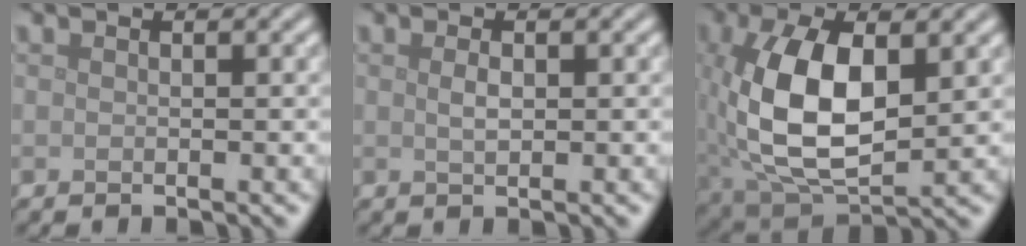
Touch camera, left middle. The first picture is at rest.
{"total": 1.1, "force": [0.2, 0.5, 1.0], "torque": [-0.023, -0.001, 0.006]}
{"total": 10.0, "force": [0.8, 5.4, 8.4], "torque": [-0.185, -0.010, 0.024]}